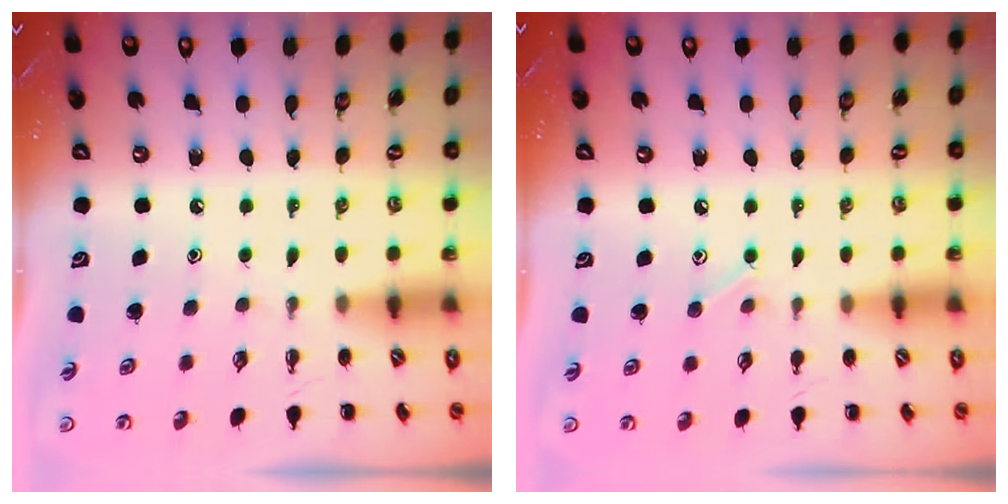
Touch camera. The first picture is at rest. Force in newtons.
{"total": 4.9, "press": 4.7, "slide": 1.5}